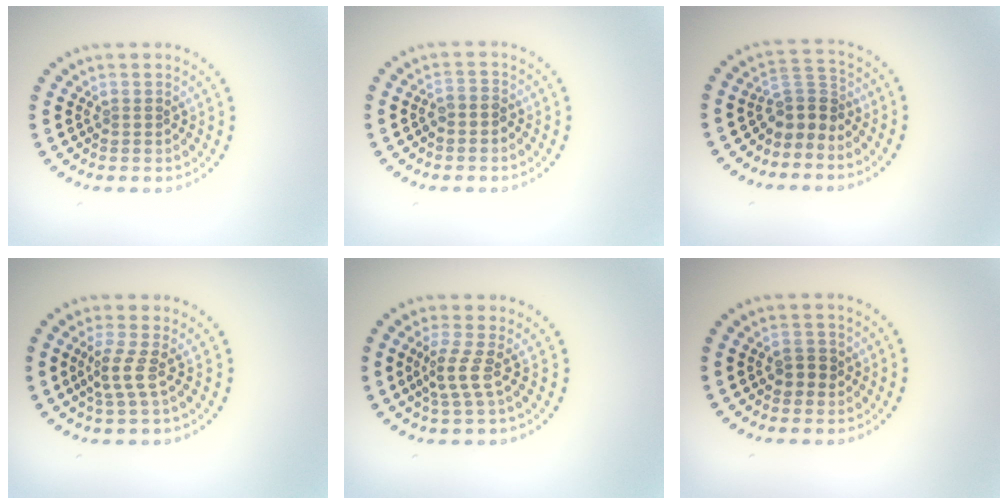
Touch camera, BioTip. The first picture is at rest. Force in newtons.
{"total": 1.5, "press": 1.3, "slide": 0.8}
{"total": 2.9, "press": 2.2, "slide": 1.9}
{"total": 2.1, "press": 1.4, "slide": 1.5}
{"total": 2.2, "press": 1.4, "slide": 1.6}
{"total": 1.8, "press": 1.8, "slide": 0.5}